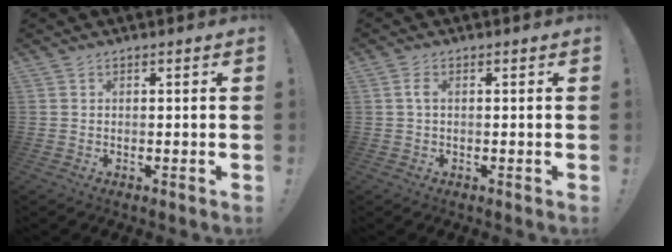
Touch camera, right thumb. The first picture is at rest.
{"total": 1.9, "force": [0.1, 0.7, 1.7], "torque": [-0.037, 0.006, 0.001]}